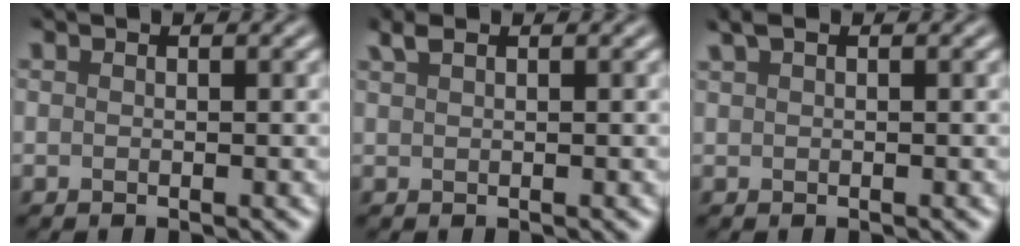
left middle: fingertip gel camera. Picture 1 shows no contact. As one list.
[{"total": 1.0, "force": [0.1, -0.9, -0.5], "torque": [-0.009, -0.009, 0.035]}, {"total": 1.0, "force": [0.0, -0.9, -0.5], "torque": [-0.015, -0.009, 0.037]}]